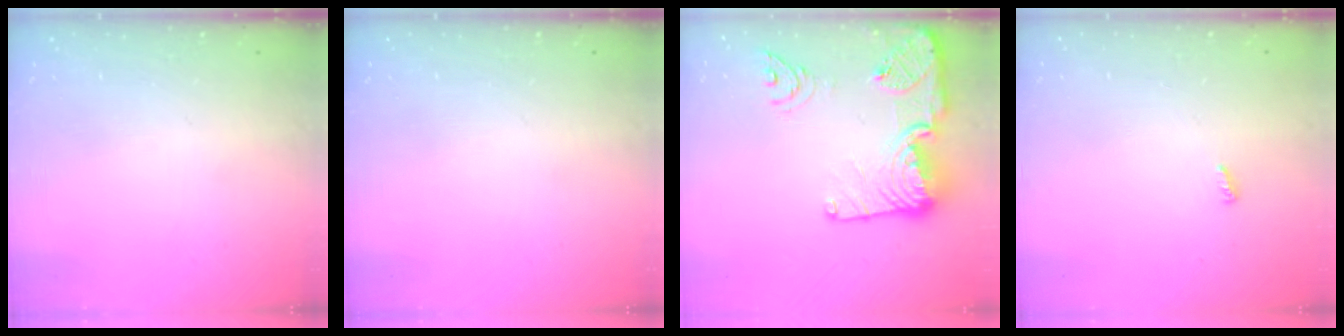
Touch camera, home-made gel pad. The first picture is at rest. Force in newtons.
{"total": 0.0}
{"total": 18.5, "press": 18.4, "slide": 2.0}
{"total": 2.8, "press": 2.8, "slide": 0.5}